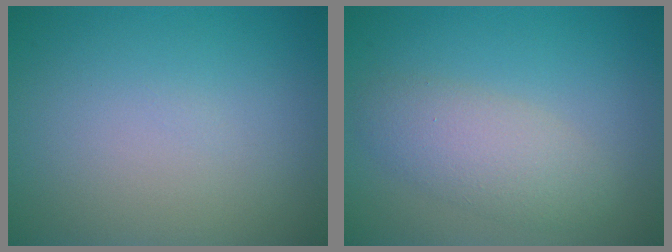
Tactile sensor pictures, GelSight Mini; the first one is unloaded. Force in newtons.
{"total": 3.5, "press": 3.5, "slide": 0.3}